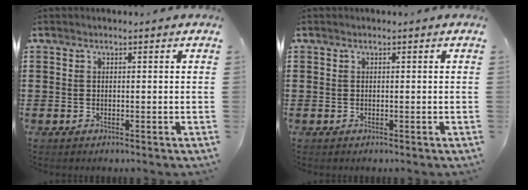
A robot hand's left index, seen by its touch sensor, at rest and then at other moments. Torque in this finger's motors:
{"motor_torque": [0.00, 0.01, -0.01, -0.01]}